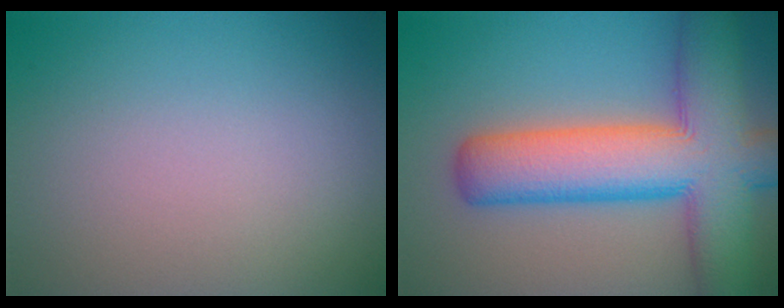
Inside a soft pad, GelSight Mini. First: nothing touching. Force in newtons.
{"total": 11.5, "press": 11.5, "slide": 0.5}